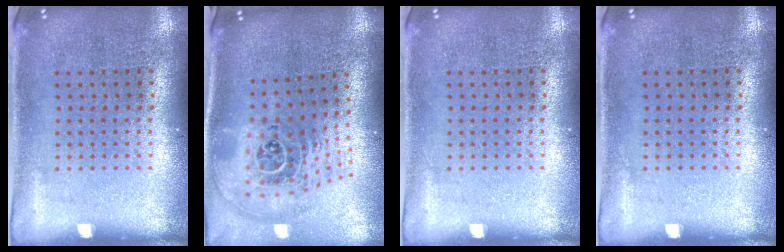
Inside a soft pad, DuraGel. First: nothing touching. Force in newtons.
{"total": 2.8, "press": 1.9, "slide": 2.0}
{"total": 0.0}
{"total": 0.0}